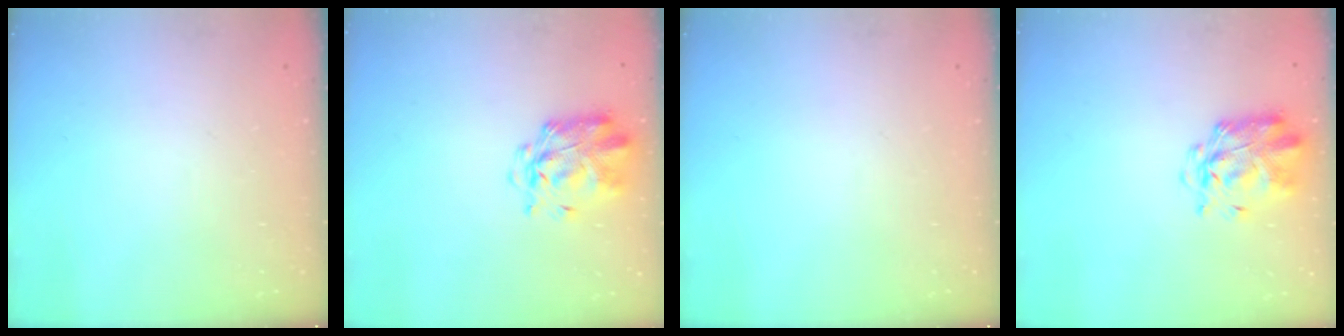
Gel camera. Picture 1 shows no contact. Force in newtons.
{"total": 2.9, "press": 2.8, "slide": 0.8}
{"total": 0.0}
{"total": 2.9, "press": 2.8, "slide": 0.8}